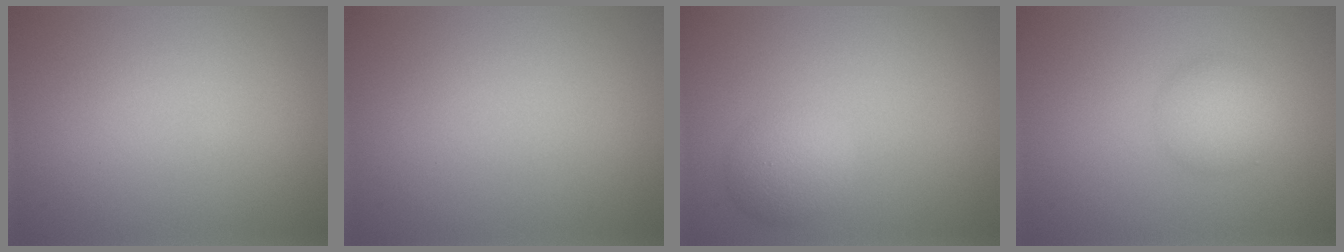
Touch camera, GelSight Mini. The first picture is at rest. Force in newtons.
{"total": 0.0}
{"total": 2.7, "press": 2.7, "slide": 0.1}
{"total": 2.8, "press": 2.8, "slide": 0.0}